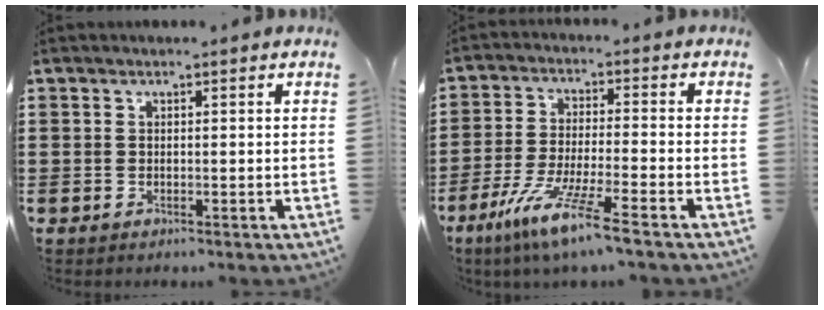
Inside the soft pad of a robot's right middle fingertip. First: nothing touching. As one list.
[{"total": 8.6, "force": [-6.4, -0.2, 5.8], "torque": [-0.125, -0.018, -0.125]}]